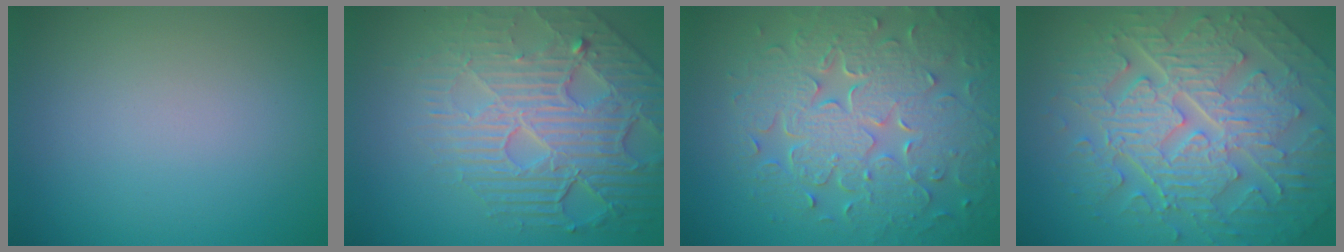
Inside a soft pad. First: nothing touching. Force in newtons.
{"total": 7.2, "press": 5.5, "slide": 4.6}
{"total": 8.5, "press": 6.1, "slide": 5.9}
{"total": 9.9, "press": 6.7, "slide": 7.3}